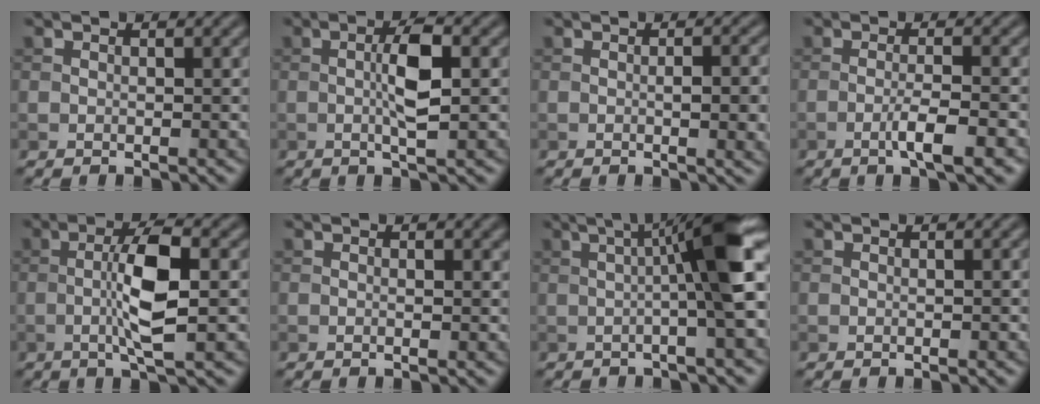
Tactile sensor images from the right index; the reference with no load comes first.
{"total": 3.9, "force": [0.0, 0.7, 3.8], "torque": [-0.072, 0.004, -0.001]}
{"total": 3.6, "force": [-0.2, 1.0, 3.4], "torque": [-0.052, -0.004, -0.001]}
{"total": 3.5, "force": [-1.5, 0.5, 3.1], "torque": [-0.052, 0.007, -0.031]}
{"total": 5.7, "force": [-0.5, 1.1, 5.5], "torque": [-0.106, 0.008, -0.014]}
{"total": 0.6, "force": [0.2, 0.1, 0.6], "torque": [-0.008, -0.003, 0.002]}
{"total": 8.1, "force": [0.7, 1.1, 8.0], "torque": [-0.108, 0.022, 0.003]}
{"total": 0.0}